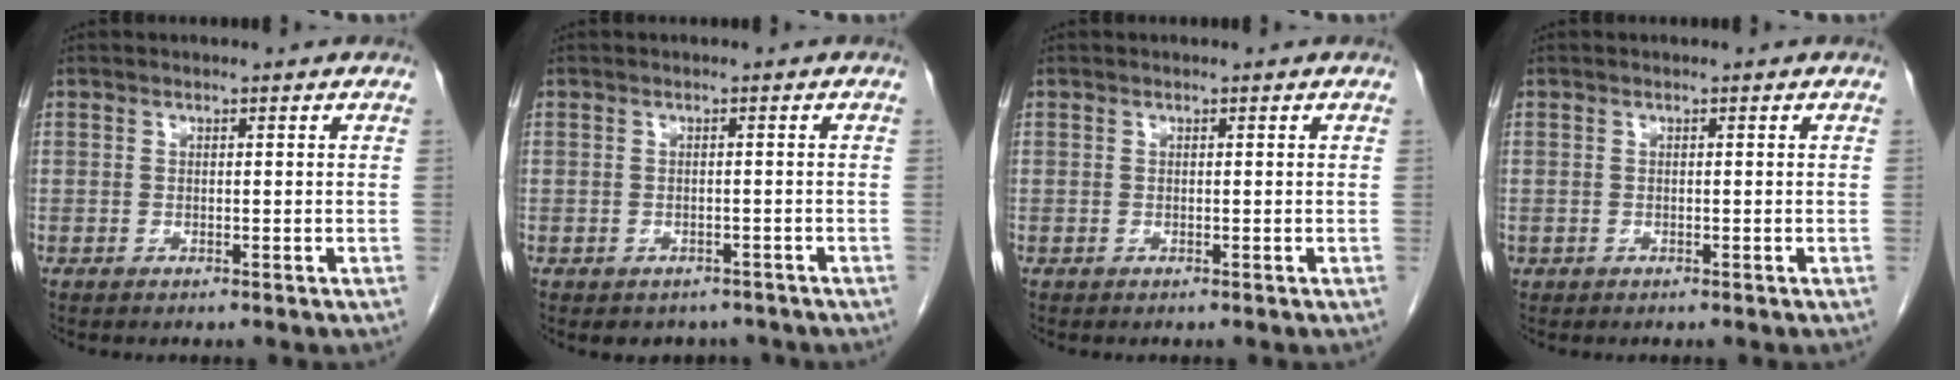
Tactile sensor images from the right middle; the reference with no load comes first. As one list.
[{"total": 3.6, "force": [-2.9, 2.1, 0.4], "torque": [0.002, 0.009, -0.034]}, {"total": 0.0}, {"total": 0.0}]